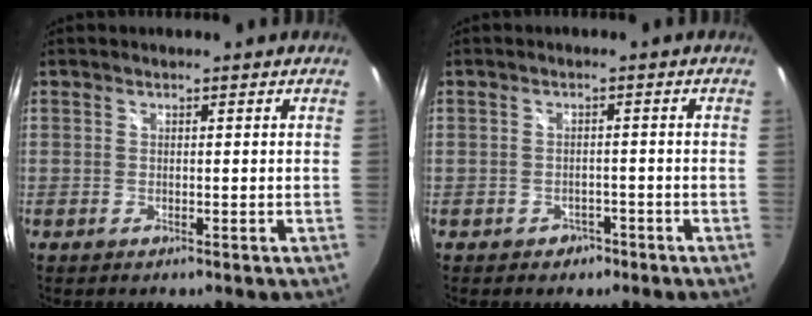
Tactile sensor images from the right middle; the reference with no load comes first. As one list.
[{"total": 2.8, "force": [-1.7, 2.1, 0.5], "torque": [-0.015, 0.002, -0.022]}]